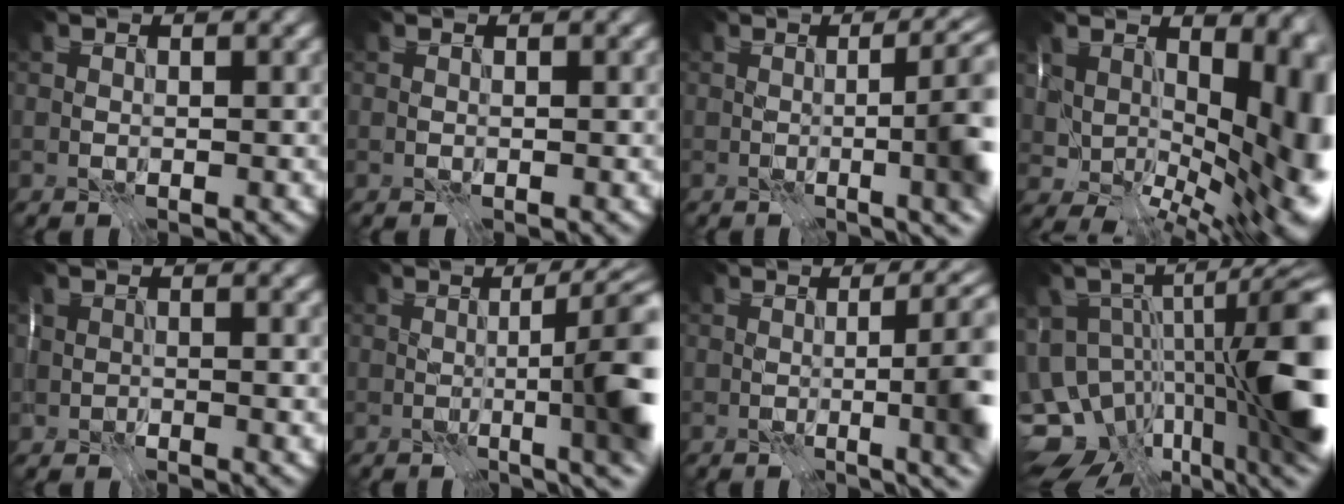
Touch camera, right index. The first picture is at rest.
{"total": 0.0}
{"total": 8.9, "force": [0.6, 2.8, 8.4], "torque": [-0.071, 0.010, -0.001]}
{"total": 17.5, "force": [3.5, 10.5, 13.5], "torque": [-0.171, -0.018, 0.092]}
{"total": 1.3, "force": [0.1, 0.9, 1.0], "torque": [-0.016, -0.006, 0.002]}
{"total": 10.6, "force": [0.3, 2.8, 10.2], "torque": [-0.096, 0.016, -0.007]}
{"total": 10.1, "force": [0.6, 3.5, 9.5], "torque": [-0.081, 0.010, 0.001]}
{"total": 15.8, "force": [-5.4, 7.9, 12.5], "torque": [-0.192, -0.006, -0.093]}